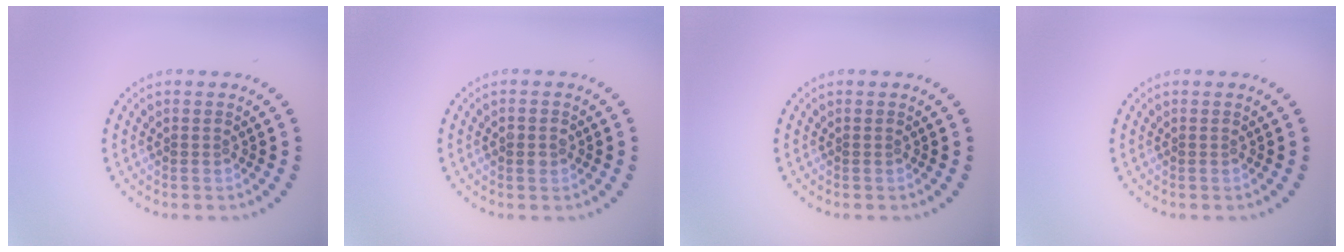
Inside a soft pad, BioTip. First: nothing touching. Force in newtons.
{"total": 1.0, "press": 1.0, "slide": 0.1}
{"total": 0.0}
{"total": 0.0}